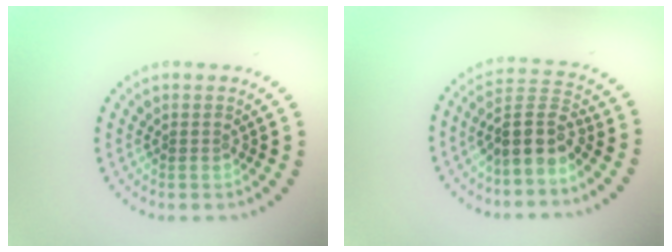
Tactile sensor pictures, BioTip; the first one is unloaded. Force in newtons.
{"total": 4.1, "press": 3.6, "slide": 1.9}